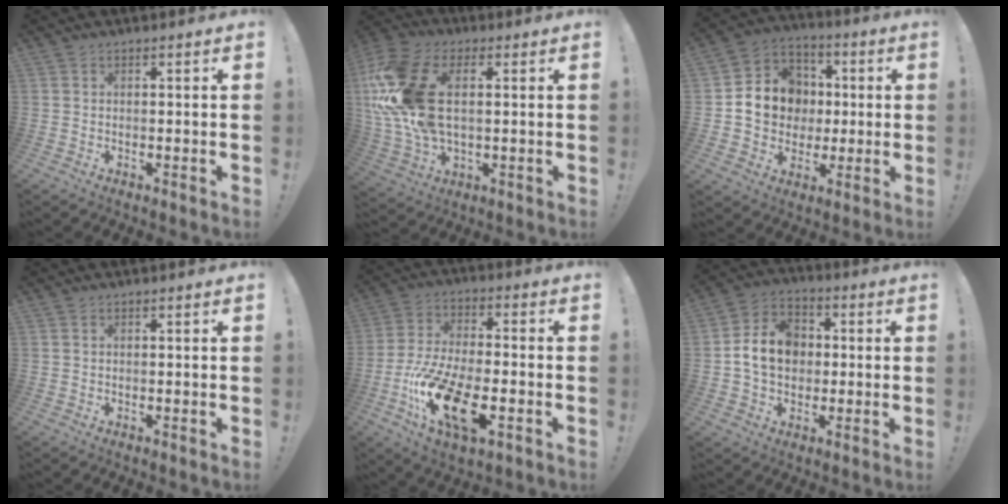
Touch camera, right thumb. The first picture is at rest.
{"total": 20.5, "force": [3.4, 12.7, 15.8], "torque": [-0.314, -0.011, 0.060]}
{"total": 13.4, "force": [0.3, 12.2, 5.7], "torque": [-0.080, 0.011, 0.018]}
{"total": 0.0}
{"total": 18.3, "force": [-7.6, 7.5, 14.8], "torque": [-0.291, 0.024, -0.123]}
{"total": 13.0, "force": [0.4, 10.4, 7.7], "torque": [-0.131, 0.015, 0.016]}